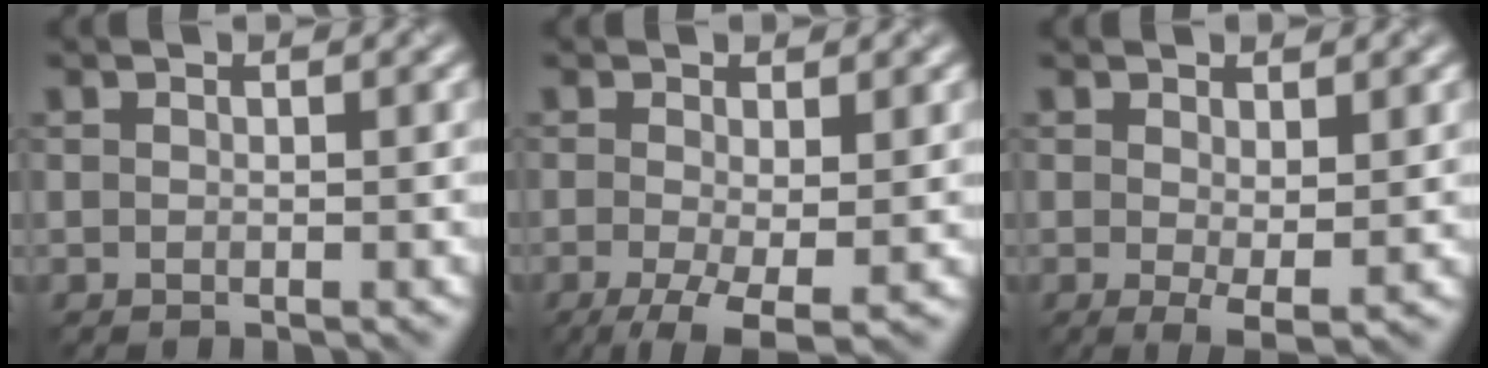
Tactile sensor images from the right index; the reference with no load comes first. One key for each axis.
{"total": 5.0, "fx": -1.8, "fy": 1.5, "fz": 4.4, "tx": -0.091, "ty": -0.009, "tz": -0.032}
{"total": 2.2, "fx": 0.2, "fy": 0.6, "fz": 2.1, "tx": -0.036, "ty": -0.010, "tz": 0.009}